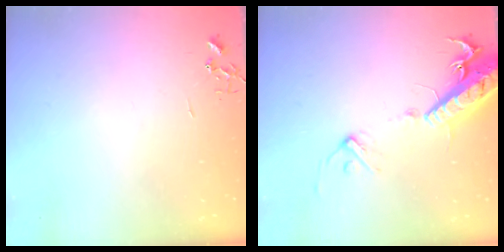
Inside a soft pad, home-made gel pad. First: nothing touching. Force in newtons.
{"total": 17.9, "press": 17.6, "slide": 3.5}